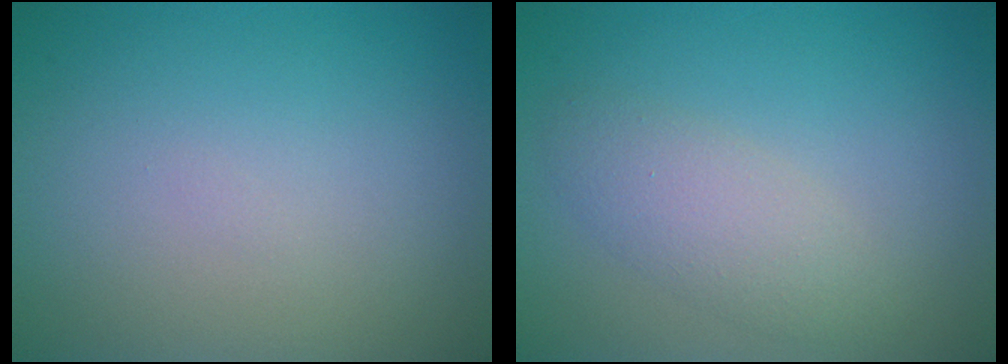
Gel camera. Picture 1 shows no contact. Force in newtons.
{"total": 2.8, "press": 2.8, "slide": 0.1}